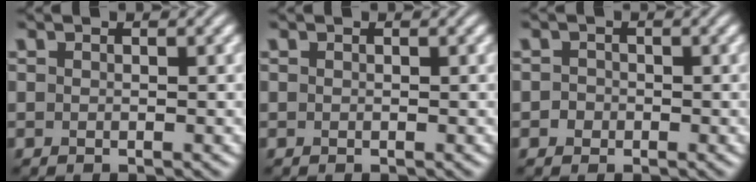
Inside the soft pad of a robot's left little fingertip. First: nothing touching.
{"total": 0.0}
{"total": 1.0, "force": [-0.3, 1.0, 0.2], "torque": [0.002, -0.001, -0.010]}